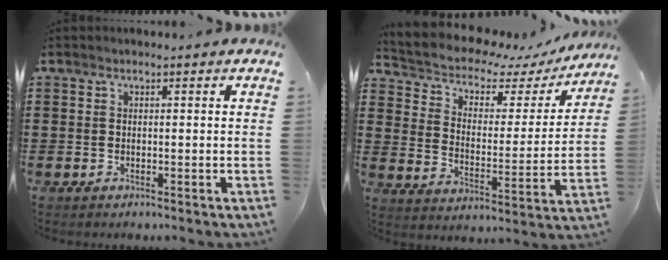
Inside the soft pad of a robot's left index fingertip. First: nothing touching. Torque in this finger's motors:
{"motor_torque": [1.08, -1.06, 0.50, 0.08]}